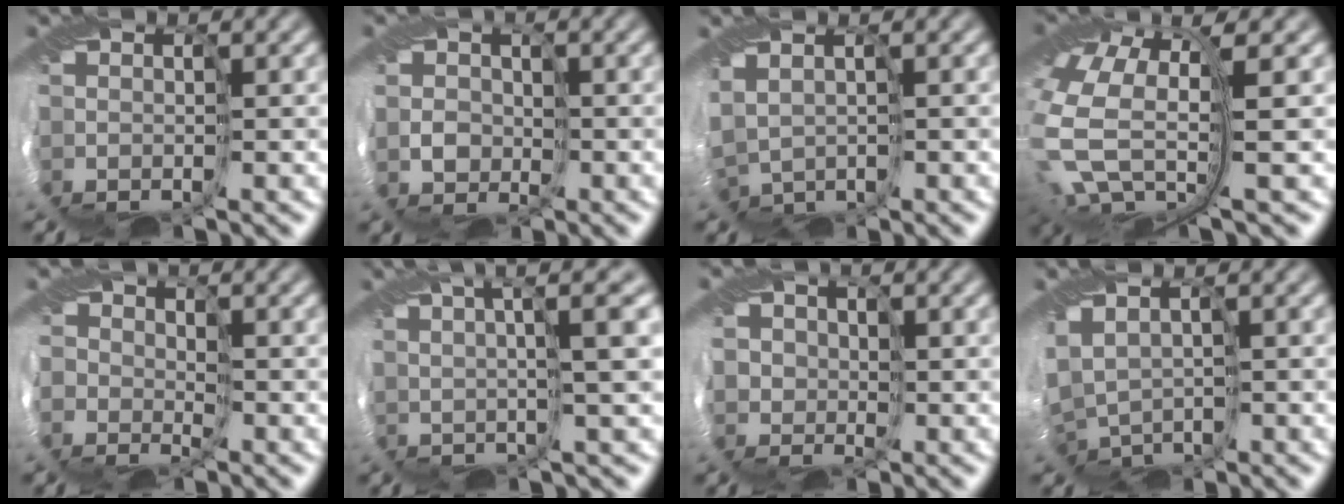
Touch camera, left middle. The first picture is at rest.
{"total": 1.9, "force": [0.6, 0.3, -1.8], "torque": [0.025, 0.003, 0.007]}
{"total": 1.6, "force": [1.4, 0.7, 0.2], "torque": [-0.026, 0.011, 0.036]}
{"total": 9.4, "force": [0.7, 5.2, 7.8], "torque": [-0.221, -0.021, 0.023]}
{"total": 1.4, "force": [0.6, 1.1, -0.5], "torque": [0.006, -0.003, 0.020]}
{"total": 7.0, "force": [3.3, 1.2, 6.1], "torque": [-0.072, 0.032, 0.048]}
{"total": 2.6, "force": [1.6, 0.2, -2.1], "torque": [0.029, 0.004, 0.029]}
{"total": 2.6, "force": [0.5, 2.0, 1.6], "torque": [-0.033, 0.000, 0.023]}